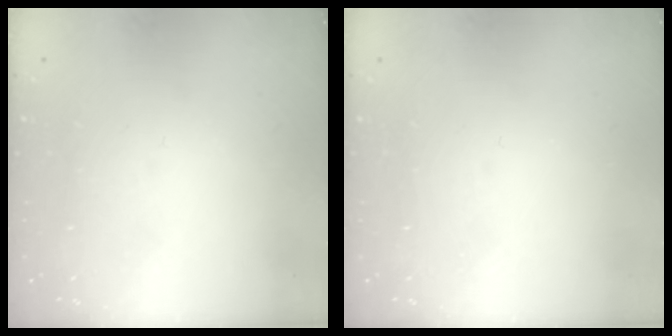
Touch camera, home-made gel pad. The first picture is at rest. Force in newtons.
{"total": 0.0}